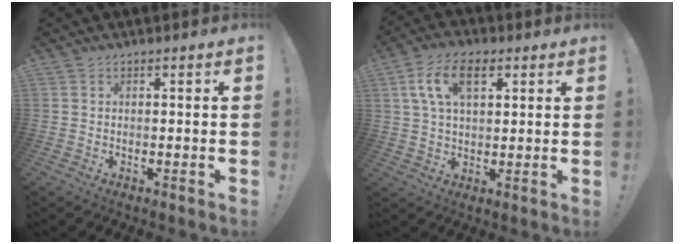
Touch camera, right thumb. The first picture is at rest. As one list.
[{"total": 11.4, "force": [4.4, 6.5, 8.3], "torque": [-0.151, 0.008, 0.083]}]